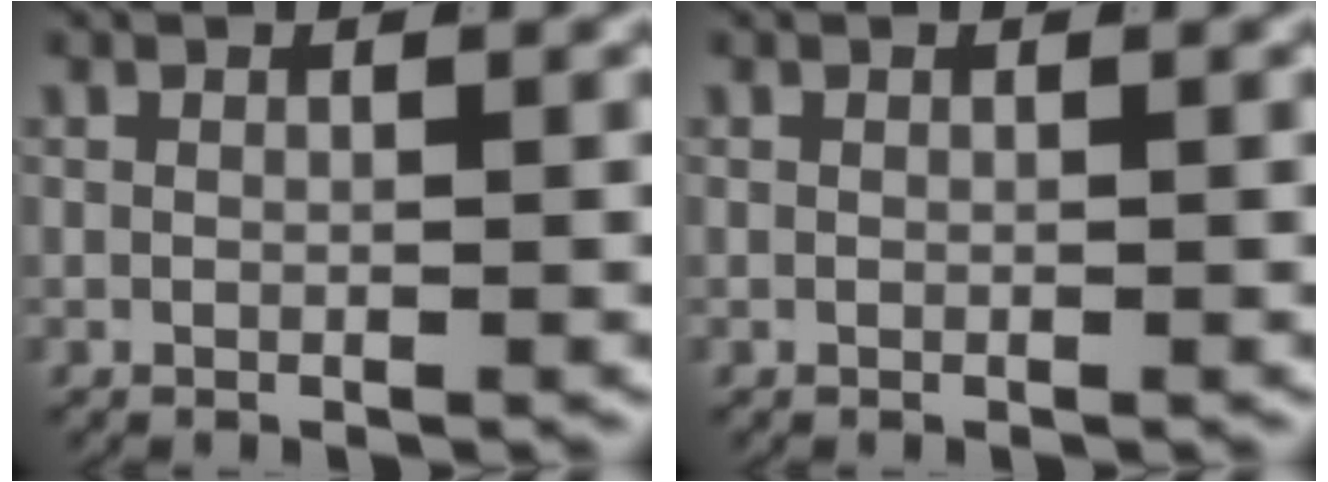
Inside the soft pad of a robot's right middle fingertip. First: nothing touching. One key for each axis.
{"total": 0.0}